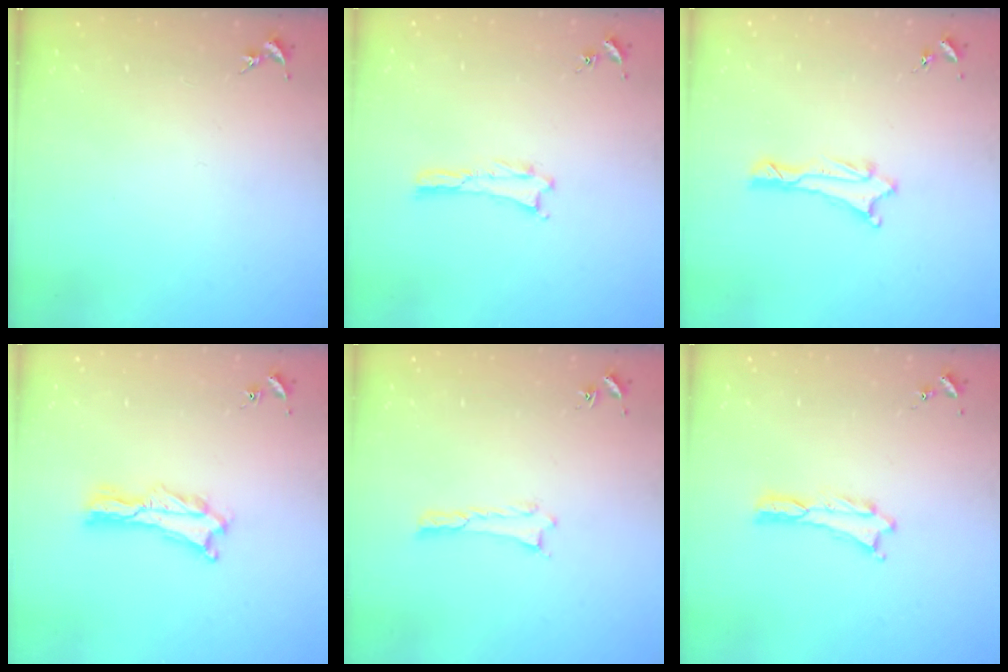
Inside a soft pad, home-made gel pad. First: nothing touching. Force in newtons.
{"total": 0.0}
{"total": 1.0, "press": 1.0, "slide": 0.2}
{"total": 1.4, "press": 1.4, "slide": 0.3}
{"total": 0.0}
{"total": 0.0}